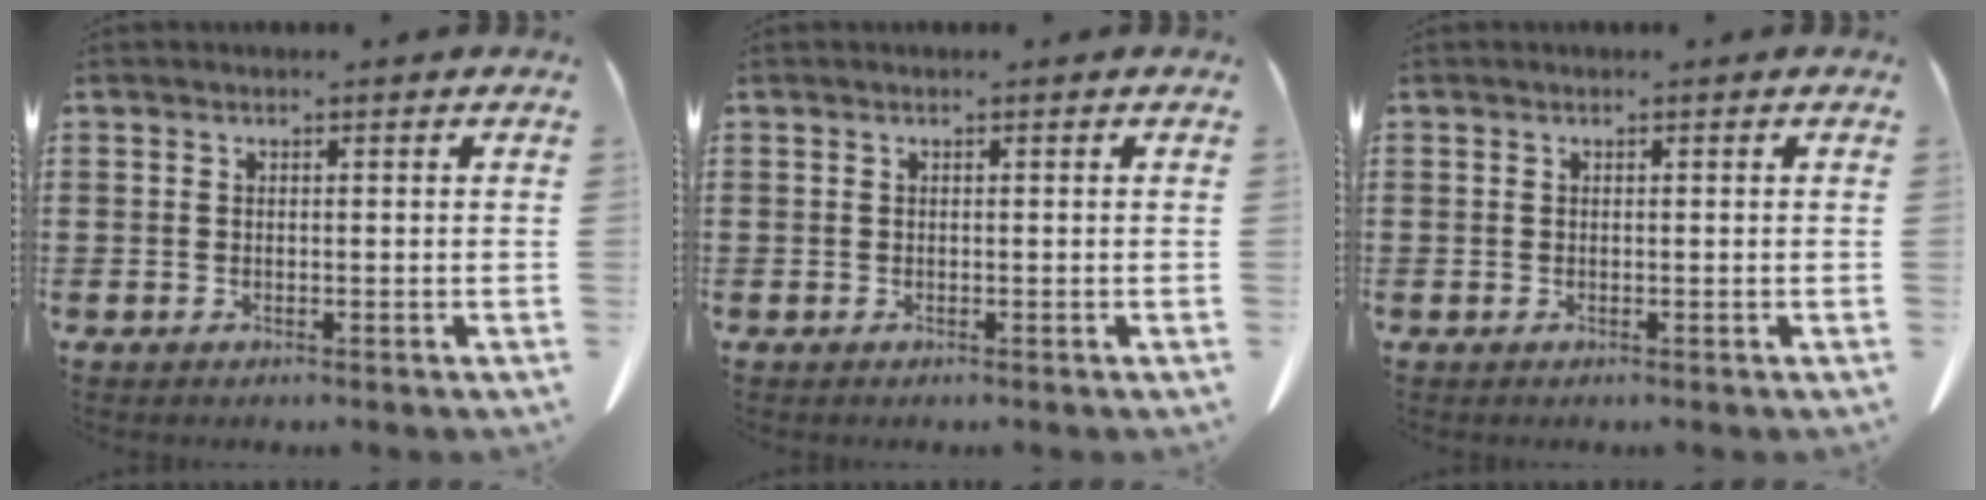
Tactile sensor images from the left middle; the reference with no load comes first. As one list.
[{"total": 0.0}, {"total": 0.0}]